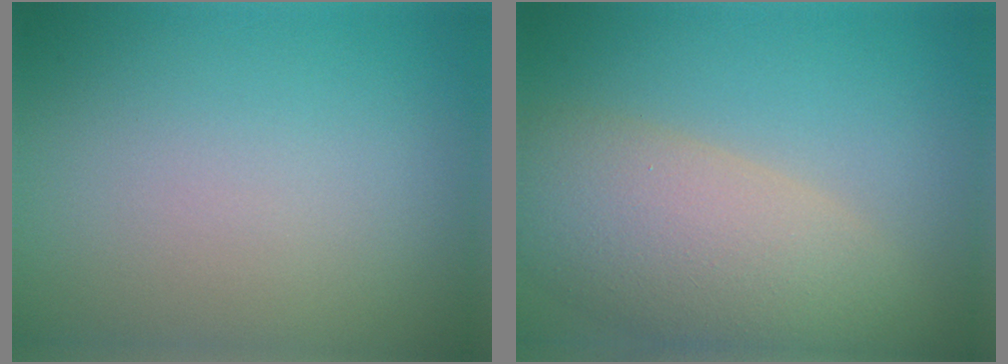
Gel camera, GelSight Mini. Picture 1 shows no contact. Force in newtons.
{"total": 8.1, "press": 8.1, "slide": 0.7}